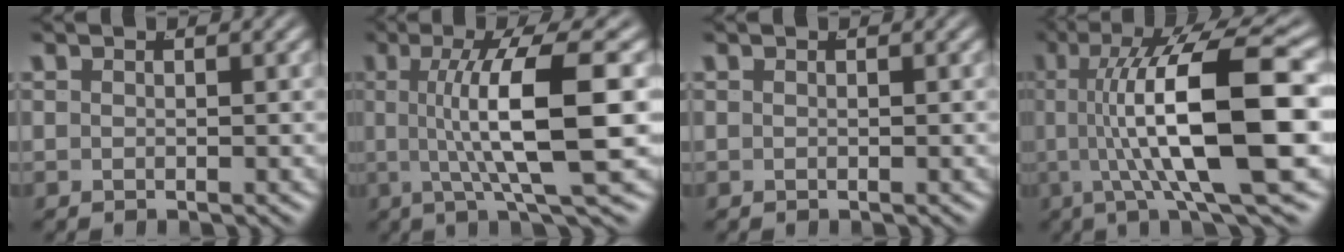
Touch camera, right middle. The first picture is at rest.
{"total": 7.8, "force": [0.5, 0.5, 7.8], "torque": [-0.126, -0.002, 0.010]}
{"total": 0.0}
{"total": 11.3, "force": [1.0, 2.9, 10.9], "torque": [-0.173, 0.004, 0.019]}